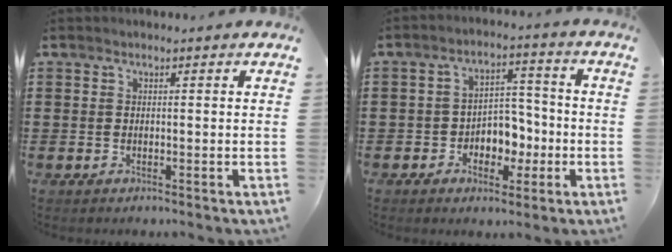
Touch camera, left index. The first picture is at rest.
{"total": 5.0, "force": [-1.8, 4.0, 2.4], "torque": [-0.045, 0.009, -0.037]}